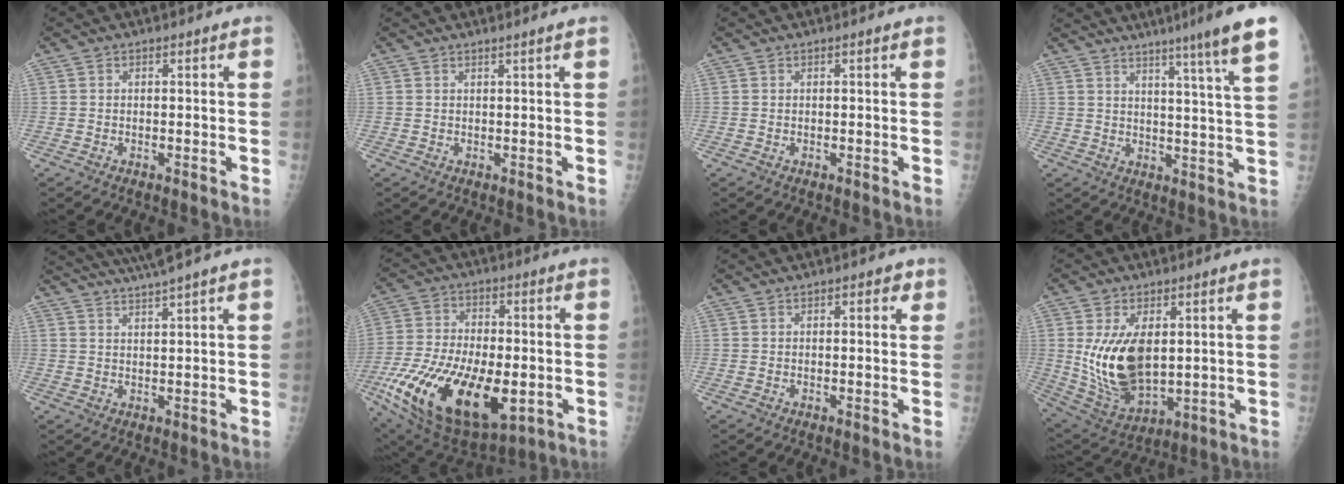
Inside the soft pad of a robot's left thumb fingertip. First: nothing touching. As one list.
[{"total": 1.0, "force": [0.6, -0.4, 0.6], "torque": [-0.023, -0.009, 0.017]}, {"total": 0.0}, {"total": 13.6, "force": [9.8, -0.9, 9.4], "torque": [-0.129, -0.048, 0.114]}, {"total": 6.3, "force": [5.3, -1.2, 3.3], "torque": [-0.055, -0.006, 0.096]}, {"total": 26.1, "force": [-7.7, 13.1, 21.2], "torque": [-0.430, -0.025, -0.116]}, {"total": 2.1, "force": [1.0, 1.0, 1.6], "torque": [-0.011, 0.000, 0.009]}, {"total": 15.0, "force": [1.9, 8.7, 12.1], "torque": [-0.205, -0.020, 0.056]}]